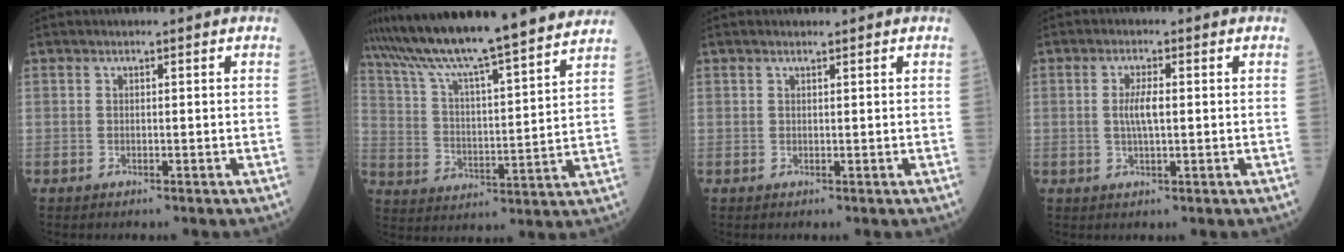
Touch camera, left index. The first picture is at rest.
{"total": 22.0, "force": [19.3, -0.1, 10.5], "torque": [-0.180, -0.006, 0.294]}
{"total": 0.6, "force": [0.5, 0.1, 0.2], "torque": [-0.012, 0.003, 0.010]}
{"total": 3.4, "force": [0.1, 0.7, 3.3], "torque": [-0.068, -0.002, 0.002]}